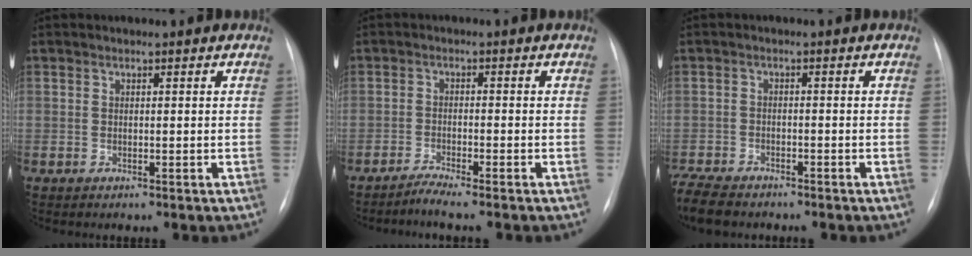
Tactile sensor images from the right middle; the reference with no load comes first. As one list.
[{"total": 2.7, "force": [-2.5, -0.5, 1.1], "torque": [-0.028, -0.007, -0.048]}, {"total": 7.8, "force": [-6.6, 2.6, 3.1], "torque": [-0.058, -0.016, -0.112]}]